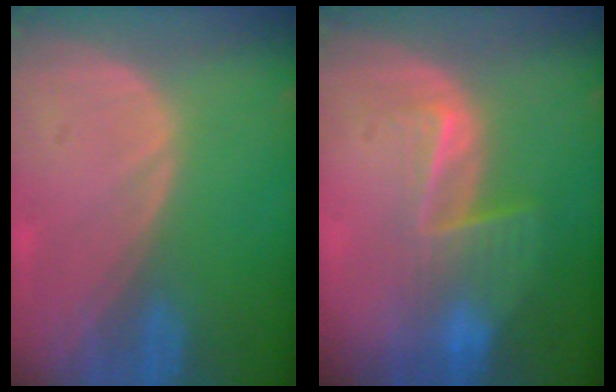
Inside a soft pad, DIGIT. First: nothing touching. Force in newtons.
{"total": 6.5, "press": 5.5, "slide": 3.5}